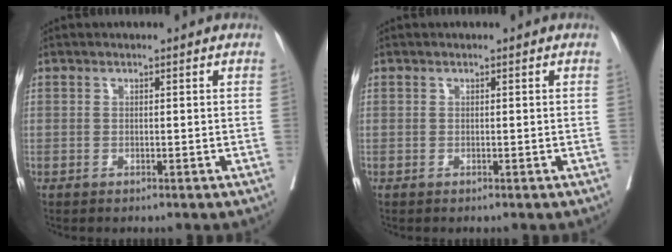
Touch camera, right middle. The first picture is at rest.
{"total": 0.0}